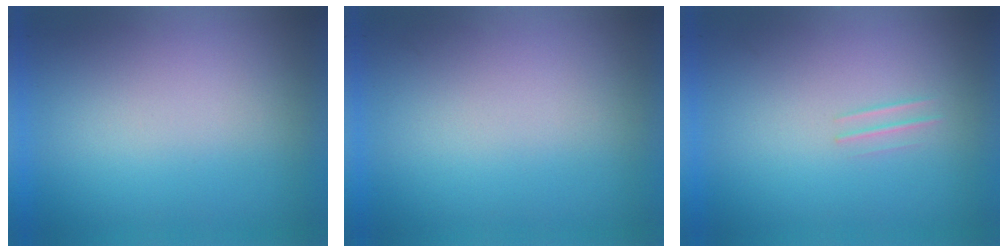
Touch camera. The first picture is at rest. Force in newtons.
{"total": 0.0}
{"total": 1.1}